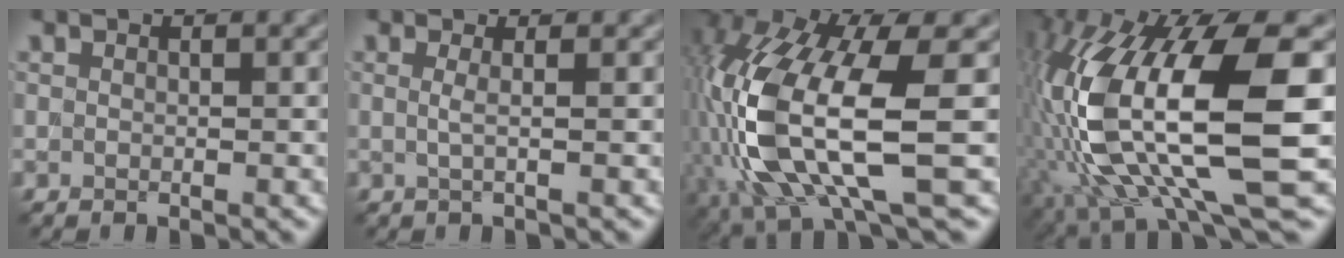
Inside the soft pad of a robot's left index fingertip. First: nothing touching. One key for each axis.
{"total": 1.3, "fx": 0.0, "fy": 0.3, "fz": 1.3, "tx": -0.020, "ty": -0.001, "tz": -0.005}
{"total": 13.4, "fx": -2.3, "fy": 5.3, "fz": 12.0, "tx": -0.270, "ty": -0.021, "tz": -0.041}
{"total": 15.0, "fx": -0.9, "fy": 5.2, "fz": 14.1, "tx": -0.283, "ty": -0.007, "tz": -0.014}